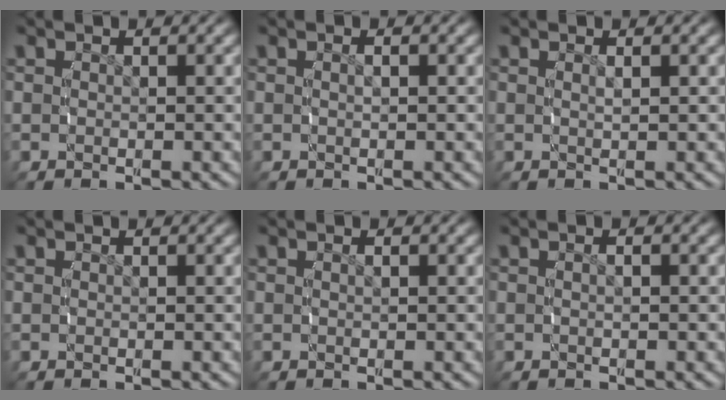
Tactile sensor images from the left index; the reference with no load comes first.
{"total": 0.5, "force": [-0.1, 0.0, 0.5], "torque": [-0.011, -0.004, 0.003]}
{"total": 0.8, "force": [0.3, -0.4, 0.6], "torque": [-0.010, -0.005, 0.009]}
{"total": 0.0}
{"total": 0.0}
{"total": 0.7, "force": [-0.3, 0.3, 0.6], "torque": [-0.013, -0.002, -0.004]}